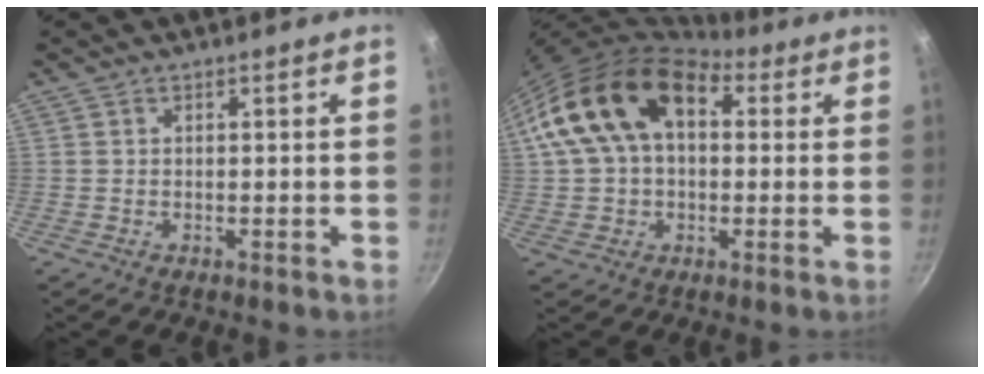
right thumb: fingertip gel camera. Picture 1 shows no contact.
{"total": 16.1, "force": [3.9, 10.6, 11.5], "torque": [-0.180, 0.027, 0.056]}